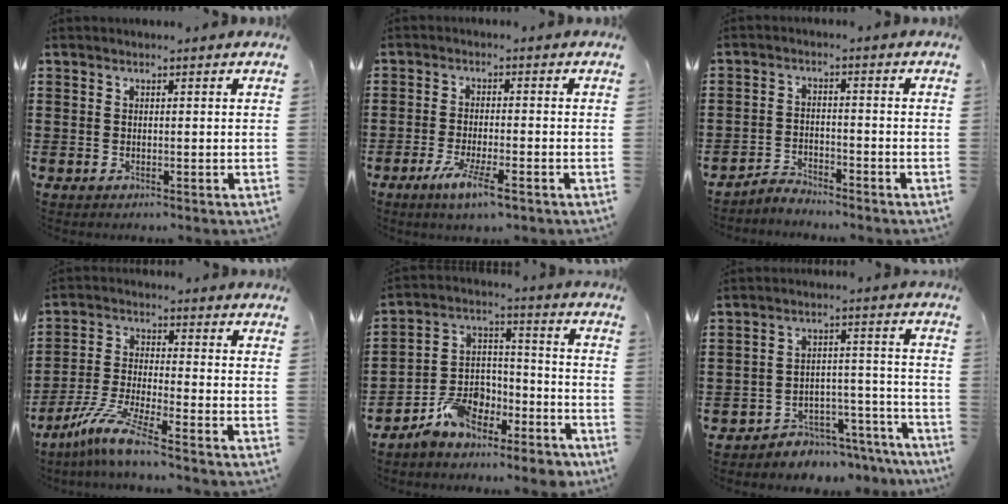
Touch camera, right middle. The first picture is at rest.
{"total": 5.0, "force": [-3.0, 0.6, 4.0], "torque": [-0.075, -0.007, -0.053]}
{"total": 3.0, "force": [-3.0, 0.2, -0.1], "torque": [-0.007, 0.004, -0.064]}
{"total": 7.8, "force": [-6.2, 0.1, 4.8], "torque": [-0.111, -0.015, -0.124]}
{"total": 8.1, "force": [-6.8, 3.9, 2.2], "torque": [-0.051, 0.026, -0.133]}
{"total": 4.9, "force": [-4.7, 1.3, 0.4], "torque": [-0.010, 0.018, -0.096]}